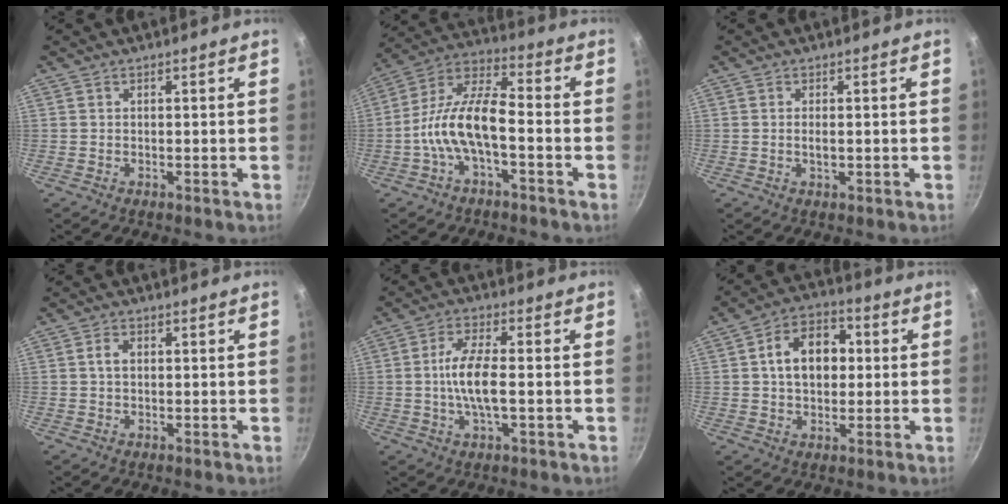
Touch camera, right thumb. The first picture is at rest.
{"total": 12.6, "force": [-3.6, 5.1, 10.9], "torque": [-0.207, 0.045, -0.083]}
{"total": 1.7, "force": [-0.1, 0.7, 1.6], "torque": [-0.031, 0.000, -0.003]}
{"total": 2.0, "force": [0.2, 1.4, 1.5], "torque": [-0.023, 0.005, 0.004]}
{"total": 8.6, "force": [-0.7, 2.9, 8.0], "torque": [-0.158, 0.013, -0.021]}
{"total": 11.5, "force": [1.4, 8.1, 8.0], "torque": [-0.092, 0.019, 0.011]}